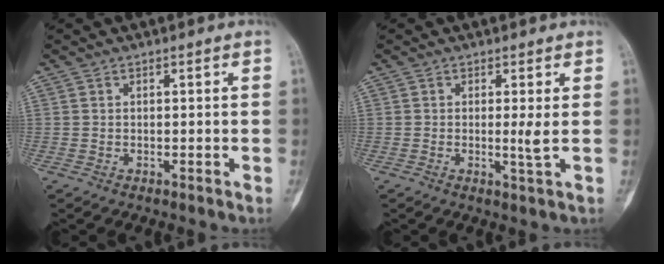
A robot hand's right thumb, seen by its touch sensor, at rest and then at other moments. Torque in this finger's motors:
{"motor_torque": [0.97, 1.32, 0.27, -0.04, 0.05]}